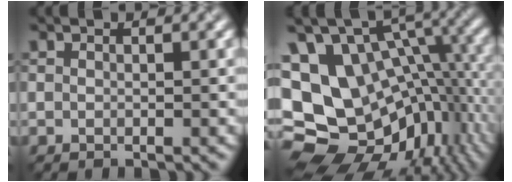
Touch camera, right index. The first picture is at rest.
{"total": 17.1, "force": [-3.9, 11.8, 11.8], "torque": [-0.200, 0.006, -0.014]}